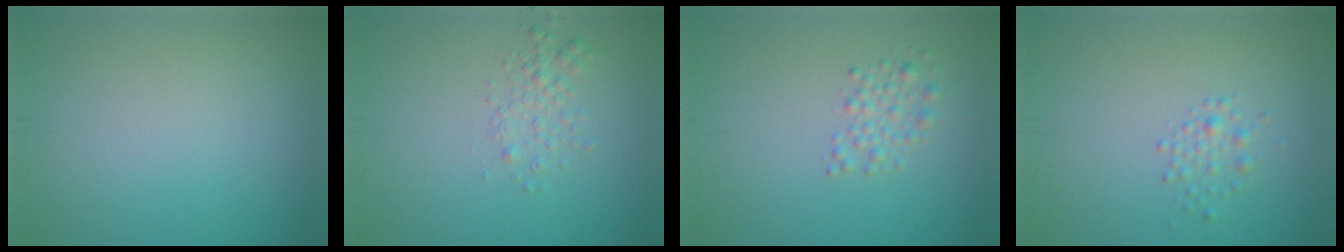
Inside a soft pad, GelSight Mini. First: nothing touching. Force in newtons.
{"total": 1.6, "press": 1.6, "slide": 0.1}
{"total": 1.7, "press": 1.7, "slide": 0.0}
{"total": 1.3, "press": 1.3, "slide": 0.0}